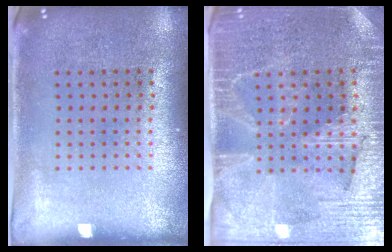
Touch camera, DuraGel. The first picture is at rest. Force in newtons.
{"total": 4.0, "press": 3.4, "slide": 2.0}